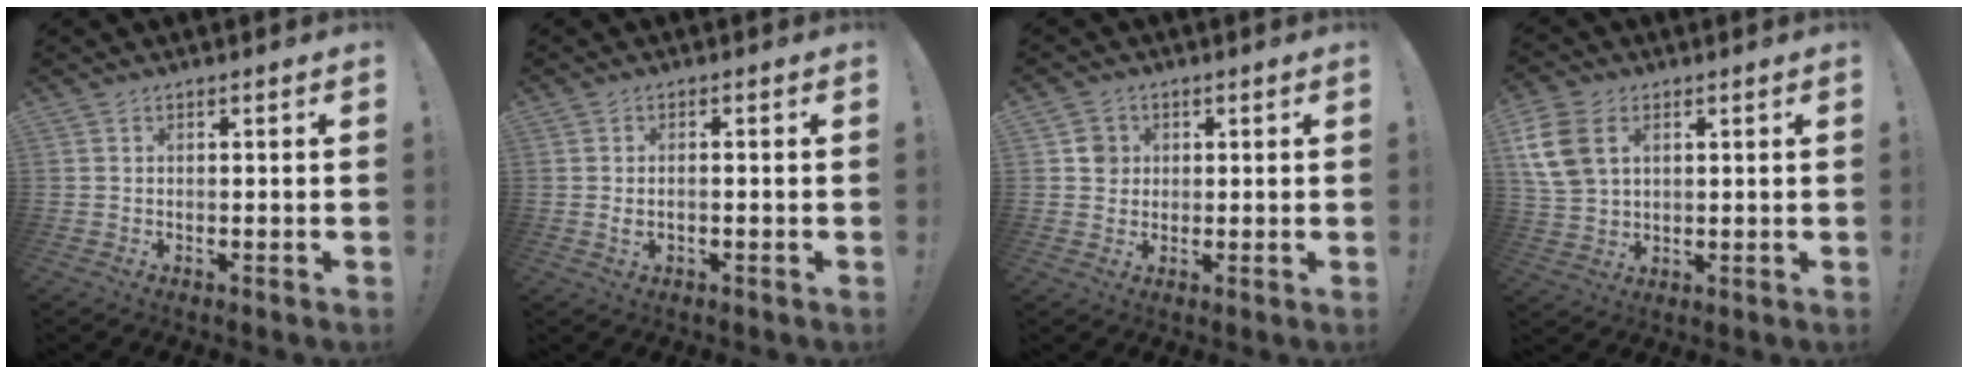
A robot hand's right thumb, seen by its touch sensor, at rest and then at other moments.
{"total": 1.8, "force": [-0.6, 0.4, 1.7], "torque": [-0.027, 0.002, -0.012]}
{"total": 4.4, "force": [0.8, 4.3, 0.9], "torque": [0.001, 0.002, 0.014]}
{"total": 11.1, "force": [4.1, 7.6, 6.9], "torque": [-0.145, -0.004, 0.080]}